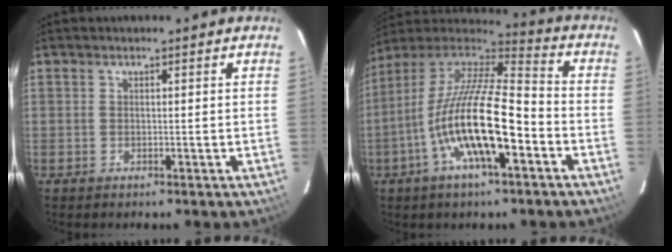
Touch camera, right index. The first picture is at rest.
{"total": 19.4, "force": [-6.8, 5.0, 17.5], "torque": [-0.321, -0.020, -0.133]}